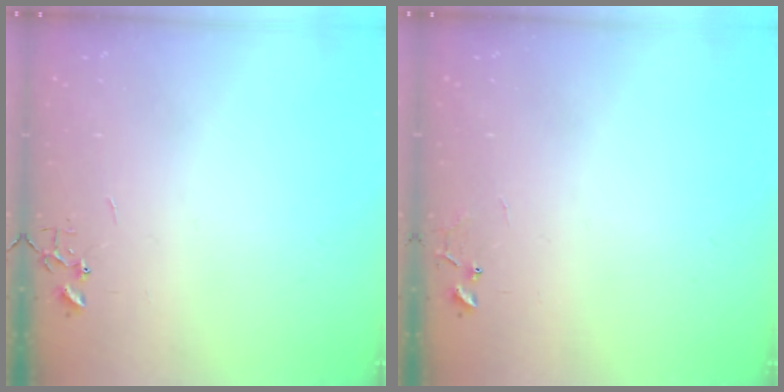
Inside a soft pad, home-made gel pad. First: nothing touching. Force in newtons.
{"total": 6.6, "press": 6.6, "slide": 0.5}